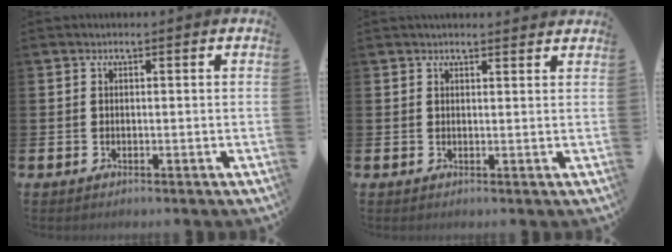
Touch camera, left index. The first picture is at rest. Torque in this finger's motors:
{"motor_torque": [0.38, -0.41, 0.10, 0.01]}